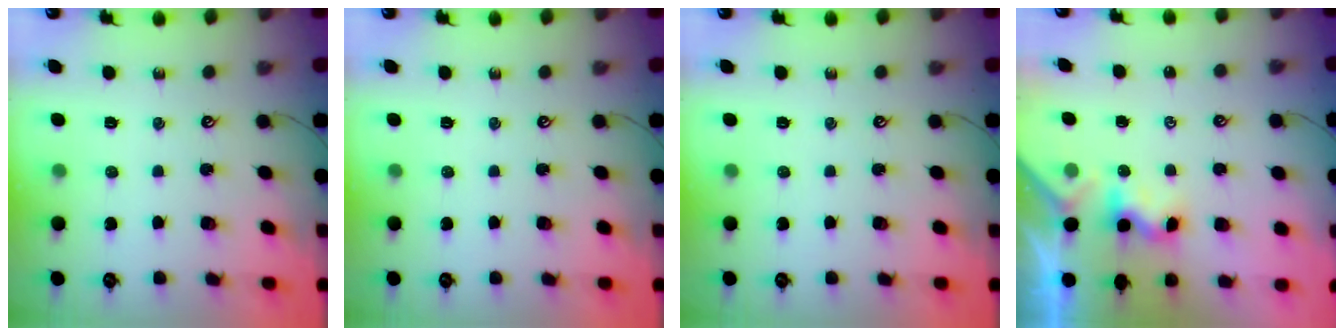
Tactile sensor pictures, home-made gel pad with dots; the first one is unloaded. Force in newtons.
{"total": 0.0}
{"total": 0.0}
{"total": 1.4, "press": 1.3, "slide": 0.4}